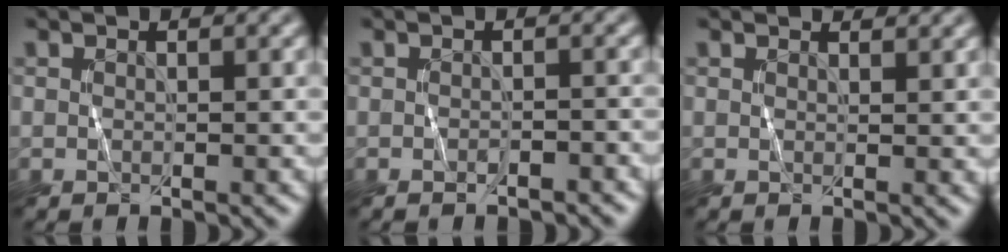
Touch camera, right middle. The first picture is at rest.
{"total": 1.1, "force": [-0.9, 0.3, 0.5], "torque": [-0.010, 0.000, -0.014]}
{"total": 1.7, "force": [1.6, 0.2, 0.5], "torque": [-0.005, 0.000, 0.026]}